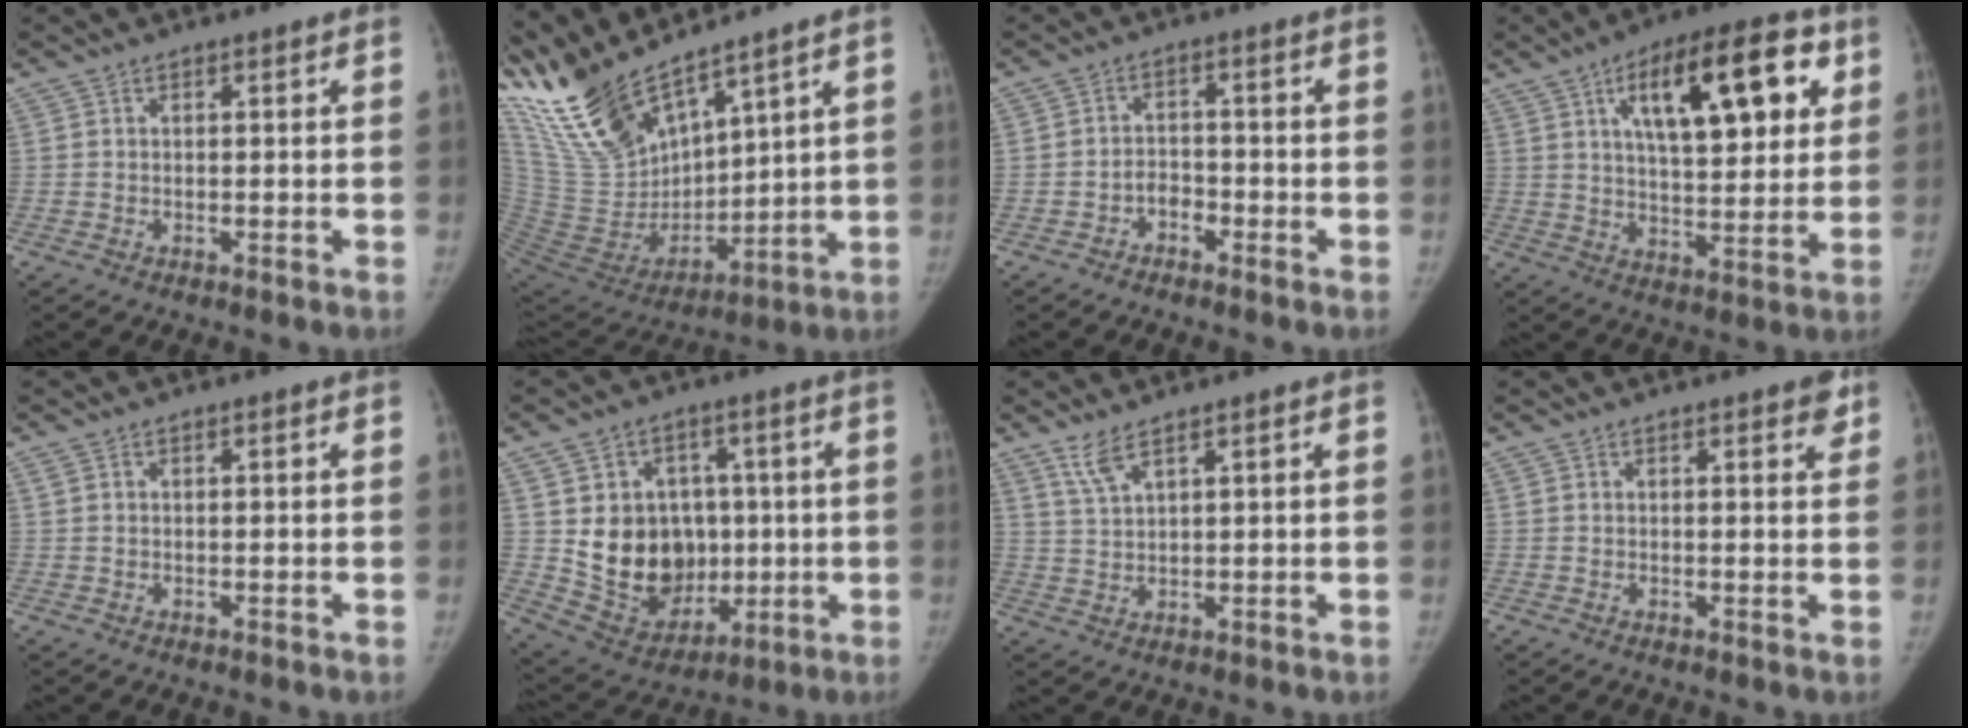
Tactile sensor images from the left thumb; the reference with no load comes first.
{"total": 18.4, "force": [15.8, 3.8, 8.8], "torque": [-0.152, -0.083, 0.330]}
{"total": 2.7, "force": [-1.8, 1.8, 1.0], "torque": [-0.005, 0.020, -0.033]}
{"total": 19.9, "force": [7.7, 8.0, 16.6], "torque": [-0.208, -0.012, 0.116]}
{"total": 0.7, "force": [0.3, 0.4, 0.5], "torque": [-0.010, 0.010, 0.007]}
{"total": 15.7, "force": [0.6, 13.1, 8.6], "torque": [-0.089, -0.001, 0.039]}
{"total": 3.8, "force": [2.9, 0.7, 2.4], "torque": [-0.053, -0.009, 0.066]}
{"total": 2.7, "force": [1.7, 1.0, 1.9], "torque": [-0.010, -0.006, 0.016]}